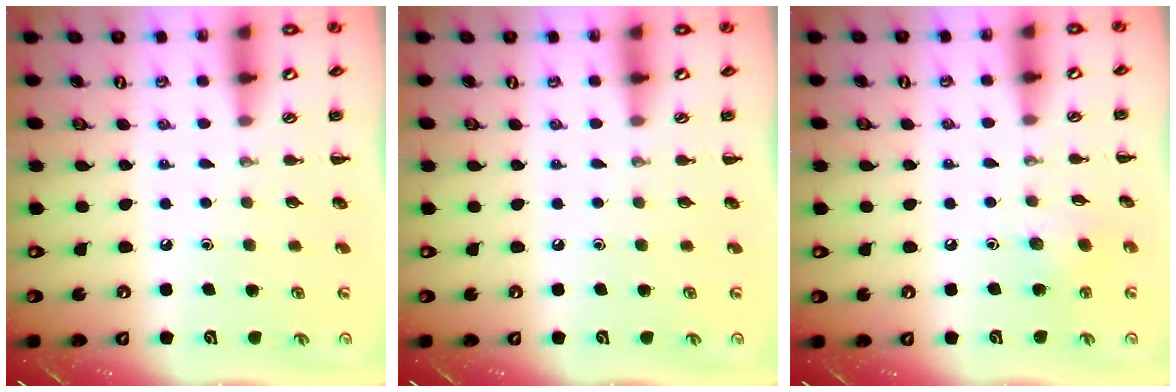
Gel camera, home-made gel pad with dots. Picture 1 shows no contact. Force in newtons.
{"total": 0.0}
{"total": 4.3, "press": 4.2, "slide": 0.9}